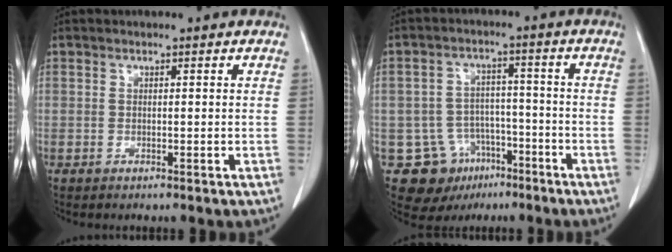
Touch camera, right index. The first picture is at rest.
{"total": 10.7, "force": [-5.5, 8.8, 2.8], "torque": [-0.049, 0.027, -0.073]}